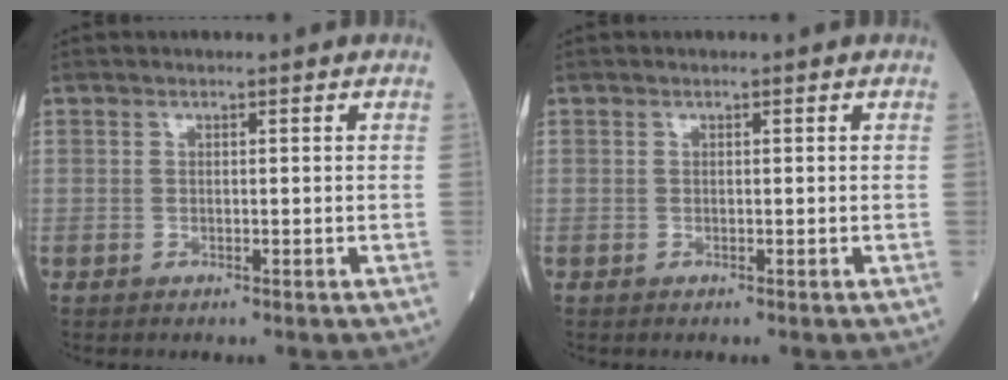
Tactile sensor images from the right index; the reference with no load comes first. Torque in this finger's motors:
{"motor_torque": [0.00, 0.00, 0.00, -0.01]}